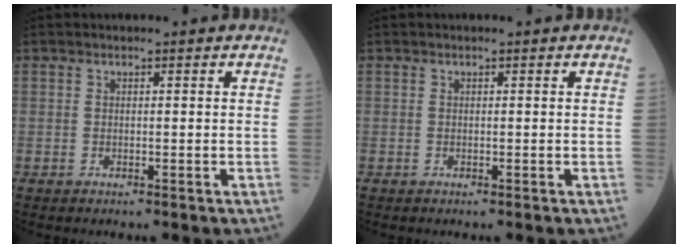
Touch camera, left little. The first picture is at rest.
{"total": 0.0}